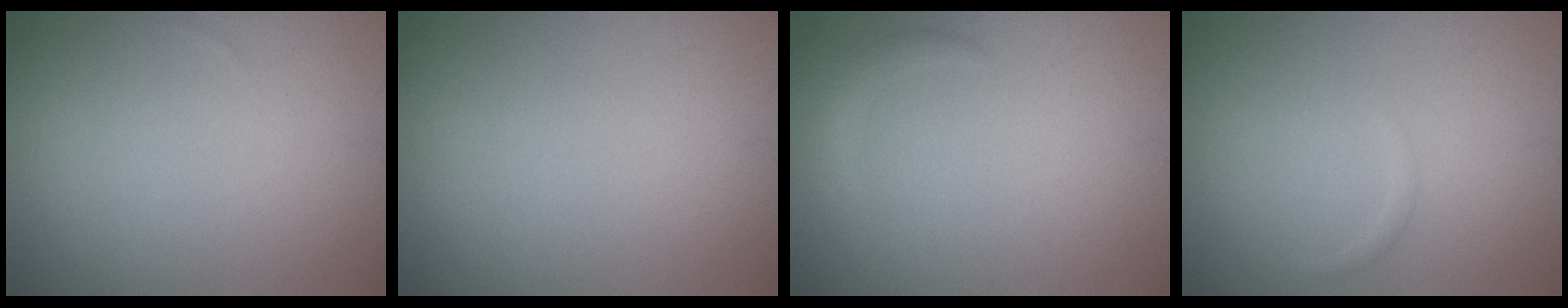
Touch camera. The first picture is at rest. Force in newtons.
{"total": 0.0}
{"total": 1.4, "press": 1.4, "slide": 0.0}
{"total": 0.5, "press": 0.5, "slide": 0.0}